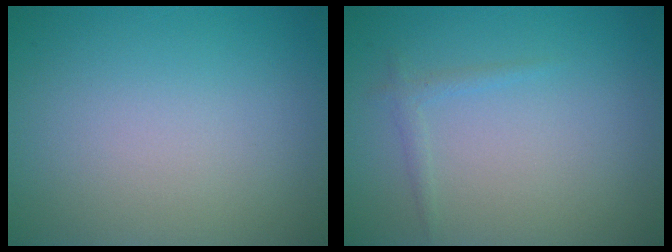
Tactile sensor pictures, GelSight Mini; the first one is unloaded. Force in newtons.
{"total": 0.9, "press": 0.9, "slide": 0.1}